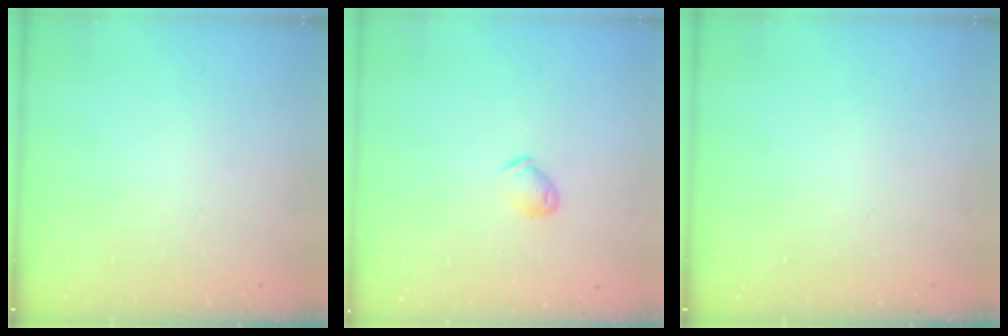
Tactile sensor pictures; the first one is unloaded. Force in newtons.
{"total": 4.8, "press": 4.7, "slide": 0.7}
{"total": 0.0}